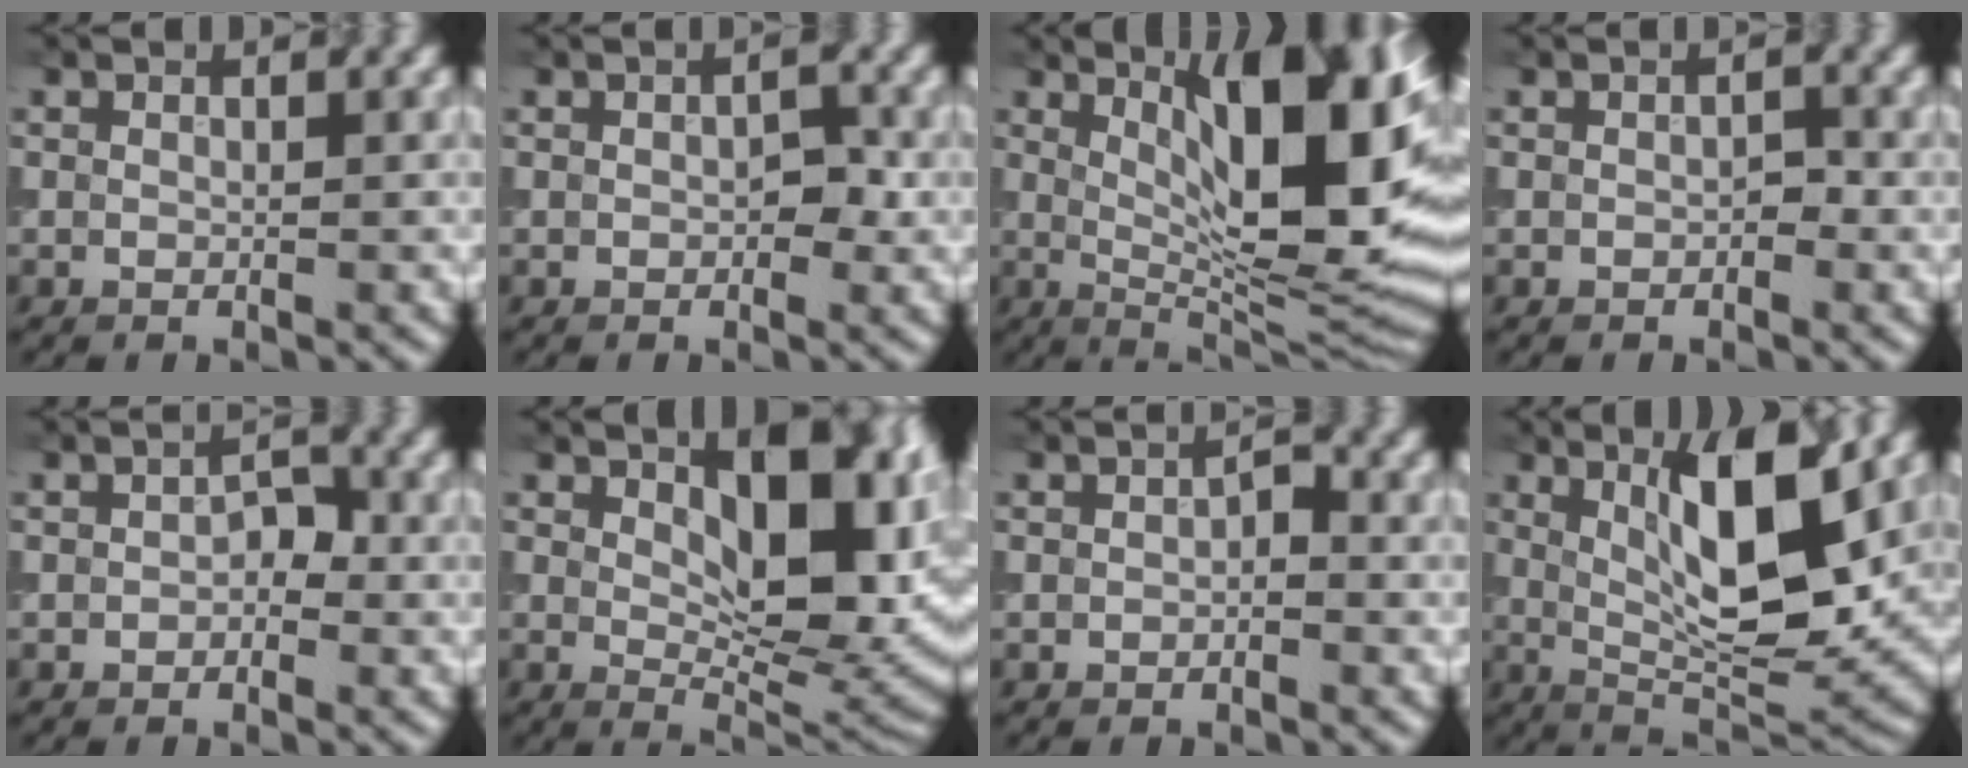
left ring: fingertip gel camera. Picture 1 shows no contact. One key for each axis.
{"total": 1.7, "fx": -0.1, "fy": 0.9, "fz": 1.4, "tx": -0.016, "ty": 0.001, "tz": -0.002}
{"total": 13.5, "fx": 3.5, "fy": 4.3, "fz": 12.4, "tx": -0.163, "ty": -0.002, "tz": 0.057}
{"total": 0.9, "fx": -0.2, "fy": 0.5, "fz": 0.7, "tx": -0.009, "ty": 0.000, "tz": -0.004}
{"total": 1.6, "fx": -0.4, "fy": 1.1, "fz": 1.2, "tx": -0.016, "ty": 0.002, "tz": -0.009}
{"total": 10.4, "fx": 2.4, "fy": 4.9, "fz": 8.8, "tx": -0.121, "ty": -0.004, "tz": 0.044}
{"total": 1.1, "fx": -0.2, "fy": 0.6, "fz": 0.9, "tx": -0.012, "ty": 0.002, "tz": -0.004}
{"total": 9.3, "fx": 2.4, "fy": 2.6, "fz": 8.6, "tx": -0.133, "ty": -0.013, "tz": 0.046}